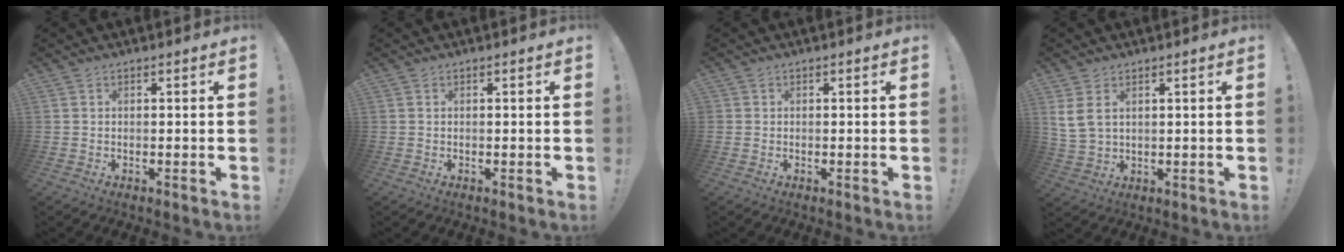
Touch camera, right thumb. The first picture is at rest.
{"total": 0.0}
{"total": 0.6, "force": [0.1, 0.6, 0.0], "torque": [-0.007, 0.003, 0.004]}
{"total": 5.7, "force": [2.7, 3.4, 3.8], "torque": [-0.067, -0.009, 0.053]}